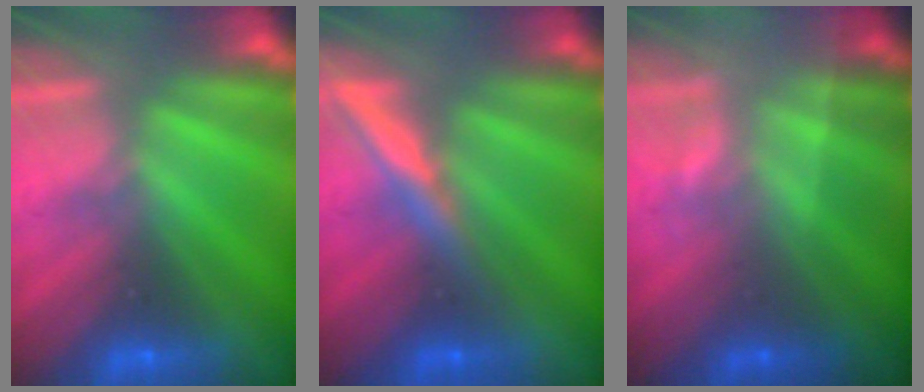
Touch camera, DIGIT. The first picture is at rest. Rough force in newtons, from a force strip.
{"total": 3.2}
{"total": 1.7}